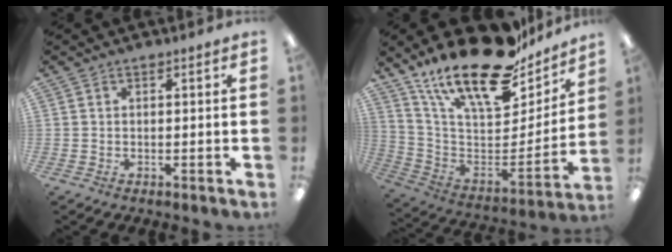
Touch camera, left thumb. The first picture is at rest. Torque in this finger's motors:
{"motor_torque": [1.68, 1.70, 1.40, -1.37, 0.25]}